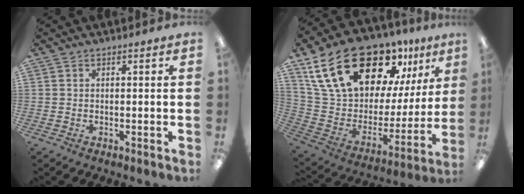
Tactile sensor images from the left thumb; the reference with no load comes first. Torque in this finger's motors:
{"motor_torque": [2.45, 2.56, 1.63, -1.14, 0.43]}